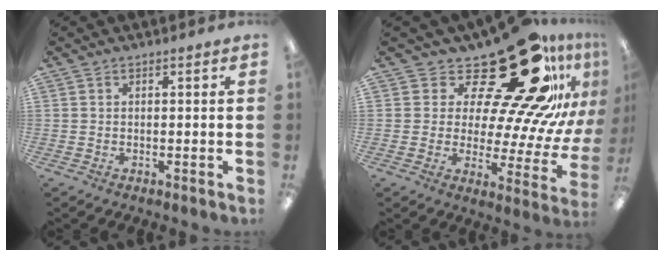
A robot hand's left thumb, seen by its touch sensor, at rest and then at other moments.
{"total": 28.5, "force": [18.6, 10.3, 19.0], "torque": [-0.256, -0.153, 0.319]}